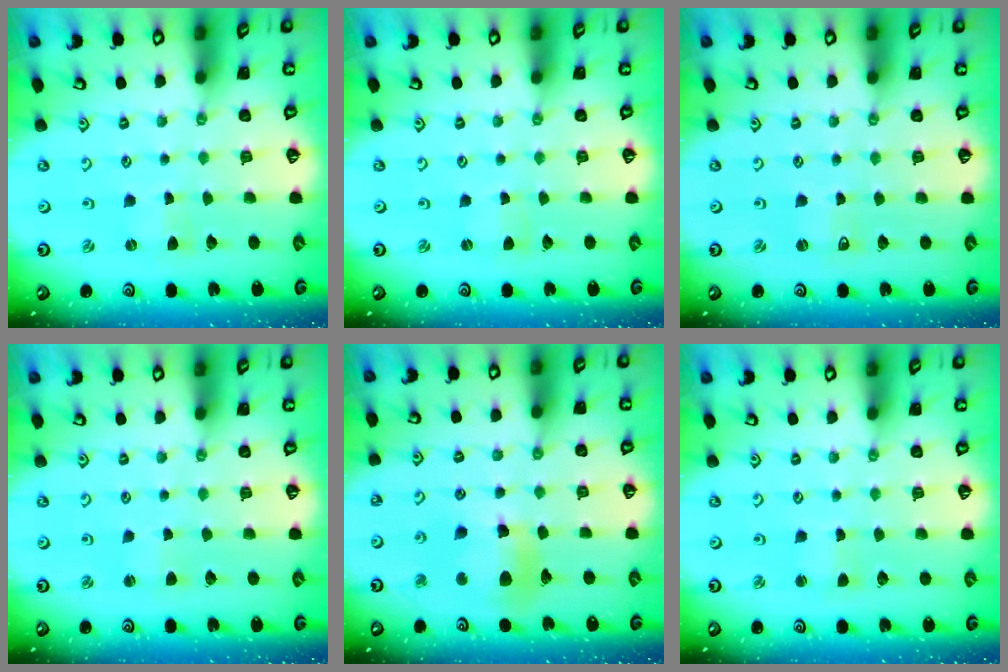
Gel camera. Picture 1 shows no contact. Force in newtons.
{"total": 0.6, "press": 0.6, "slide": 0.0}
{"total": 2.3, "press": 2.2, "slide": 0.4}
{"total": 0.9, "press": 0.8, "slide": 0.1}
{"total": 12.1, "press": 12.0, "slide": 1.4}
{"total": 2.0, "press": 2.0, "slide": 0.3}